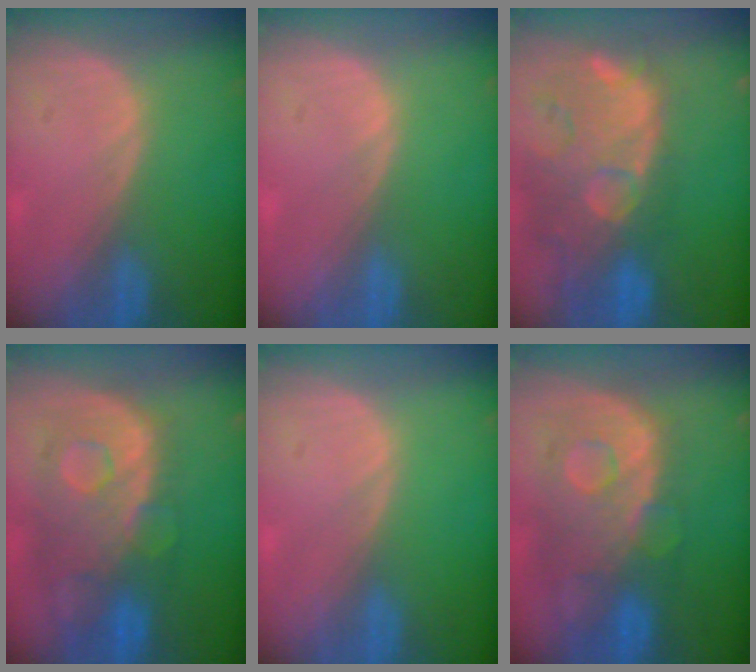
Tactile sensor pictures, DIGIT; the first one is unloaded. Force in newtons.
{"total": 0.0}
{"total": 14.4, "press": 11.8, "slide": 8.3}
{"total": 11.3, "press": 9.8, "slide": 5.6}
{"total": 0.0}
{"total": 11.3, "press": 9.7, "slide": 5.7}